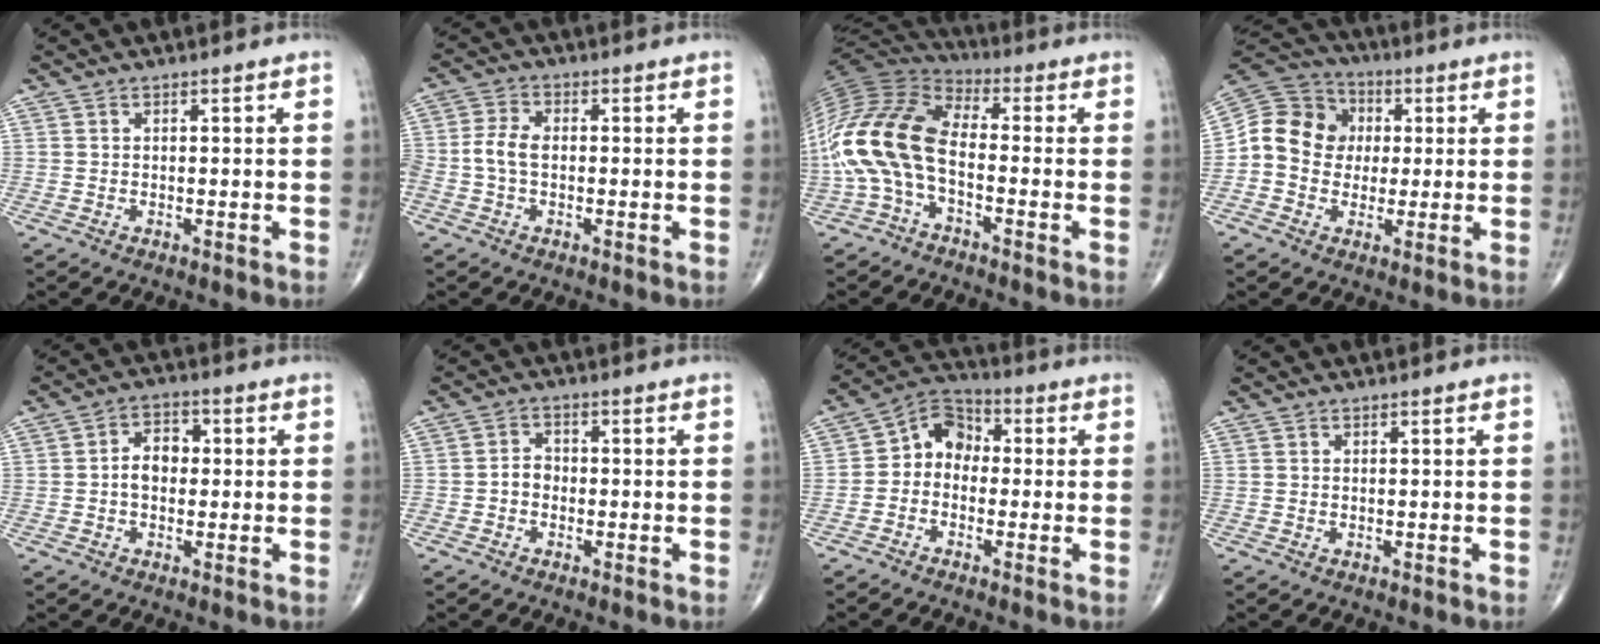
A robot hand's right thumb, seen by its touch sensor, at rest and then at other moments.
{"total": 4.8, "force": [-0.7, 3.0, 3.7], "torque": [-0.088, 0.016, -0.020]}
{"total": 16.8, "force": [-3.1, 8.9, 13.9], "torque": [-0.295, 0.049, -0.072]}
{"total": 12.2, "force": [0.6, 10.9, 5.5], "torque": [-0.079, 0.028, 0.001]}
{"total": 5.5, "force": [-0.1, 3.9, 3.8], "torque": [-0.048, 0.020, -0.011]}
{"total": 2.8, "force": [-0.9, 2.3, 1.4], "torque": [-0.009, 0.011, -0.023]}
{"total": 7.7, "force": [-0.7, 6.3, 4.4], "torque": [-0.045, 0.034, -0.036]}
{"total": 0.0}